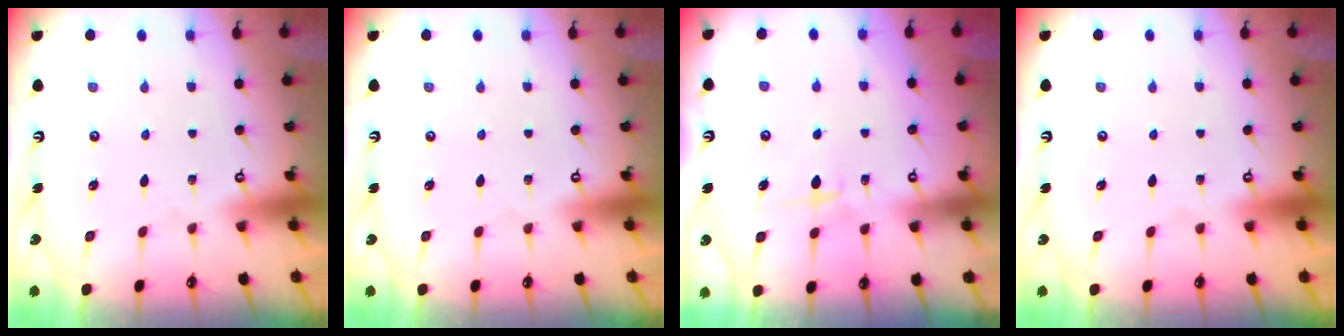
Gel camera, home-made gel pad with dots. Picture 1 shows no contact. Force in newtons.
{"total": 0.0}
{"total": 6.4, "press": 6.3, "slide": 1.0}
{"total": 0.0}